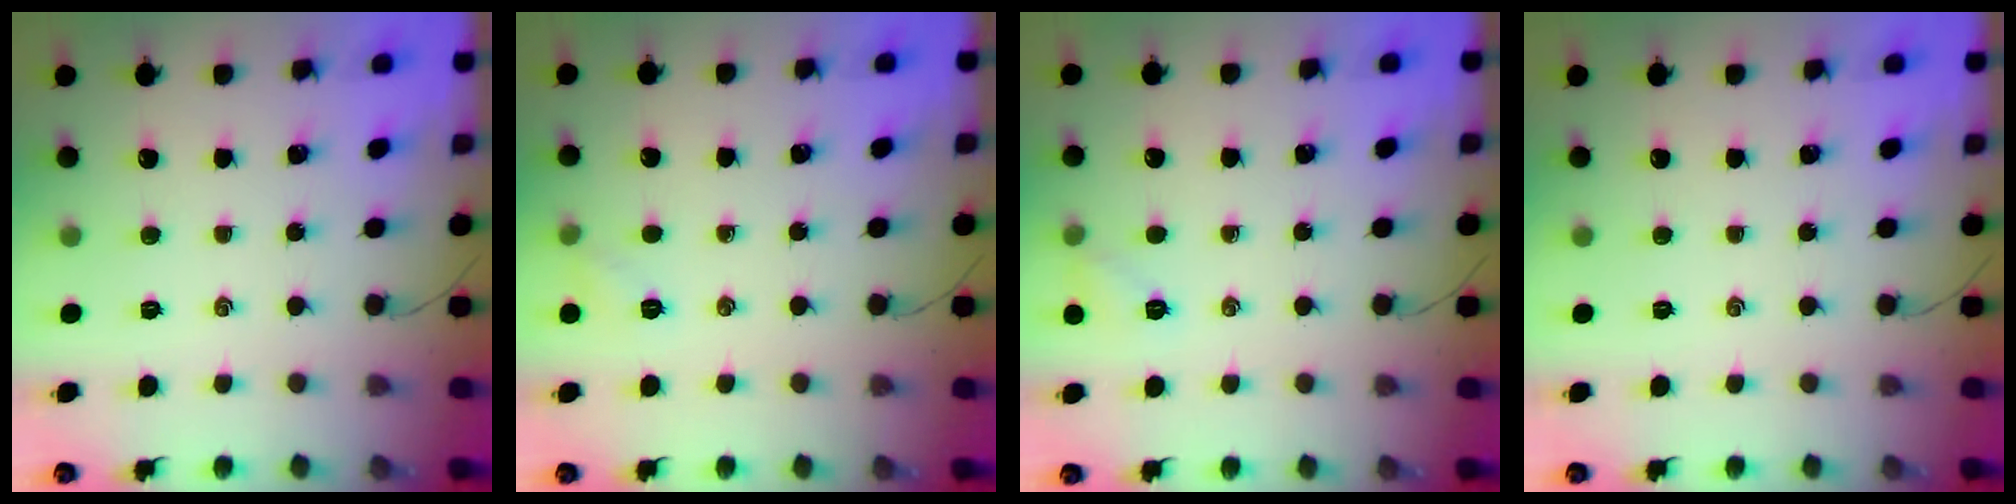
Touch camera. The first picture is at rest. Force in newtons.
{"total": 5.3, "press": 5.2, "slide": 0.8}
{"total": 5.9, "press": 5.7, "slide": 1.5}
{"total": 0.0}